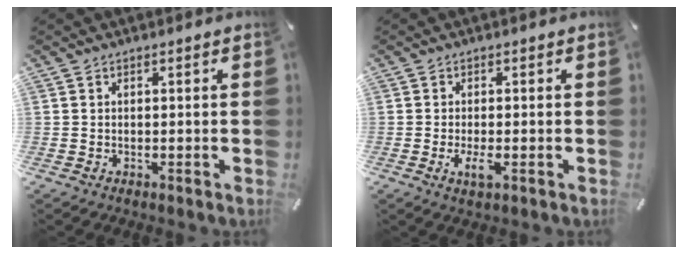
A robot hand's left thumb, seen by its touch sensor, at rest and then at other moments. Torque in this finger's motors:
{"motor_torque": [0.02, 0.04, 0.13, -0.11, 0.01]}